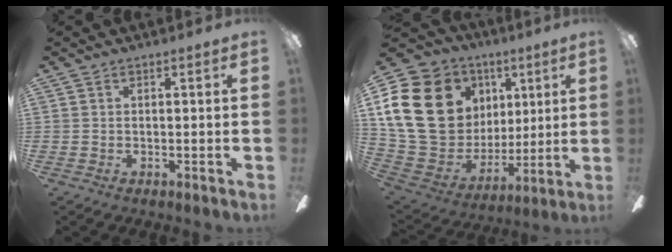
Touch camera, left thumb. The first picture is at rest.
{"total": 24.2, "force": [7.7, 18.9, 13.1], "torque": [-0.271, -0.020, 0.168]}